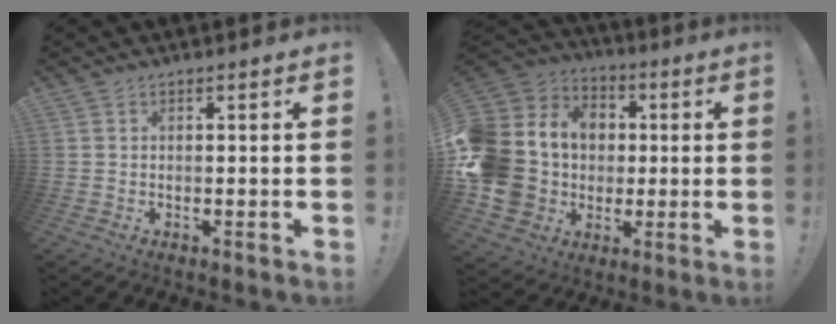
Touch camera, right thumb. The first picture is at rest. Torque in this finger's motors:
{"motor_torque": [0.57, 0.58, 0.69, -0.52, 0.49]}